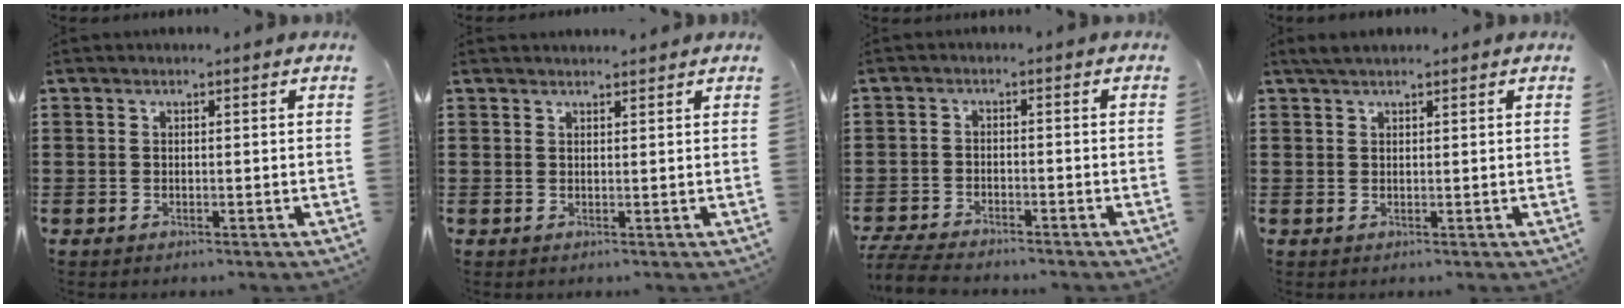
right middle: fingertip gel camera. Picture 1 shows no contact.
{"total": 1.2, "force": [1.2, -0.2, 0.1], "torque": [-0.004, -0.001, 0.023]}
{"total": 4.2, "force": [-4.0, 0.4, 0.9], "torque": [-0.036, -0.008, -0.088]}
{"total": 1.6, "force": [1.3, 0.2, 0.8], "torque": [-0.017, 0.002, 0.025]}